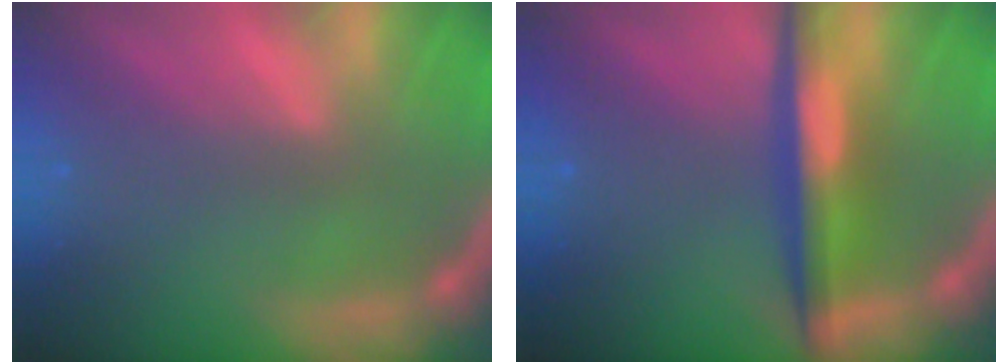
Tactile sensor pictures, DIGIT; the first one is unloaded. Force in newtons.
{"total": 5.5}